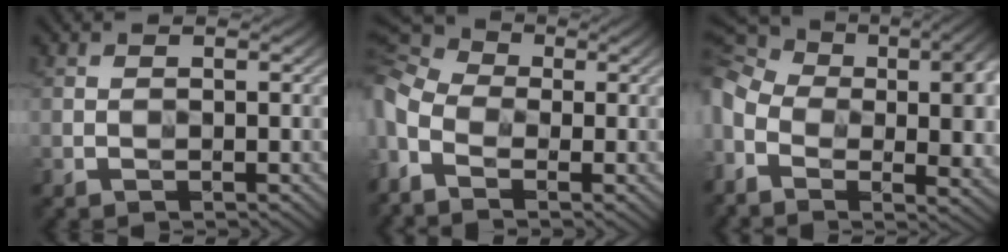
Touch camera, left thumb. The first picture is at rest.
{"total": 9.9, "force": [-2.4, 6.2, 7.4], "torque": [-0.215, -0.012, -0.041]}
{"total": 17.6, "force": [-1.4, 11.2, 13.5], "torque": [-0.275, -0.026, 0.016]}